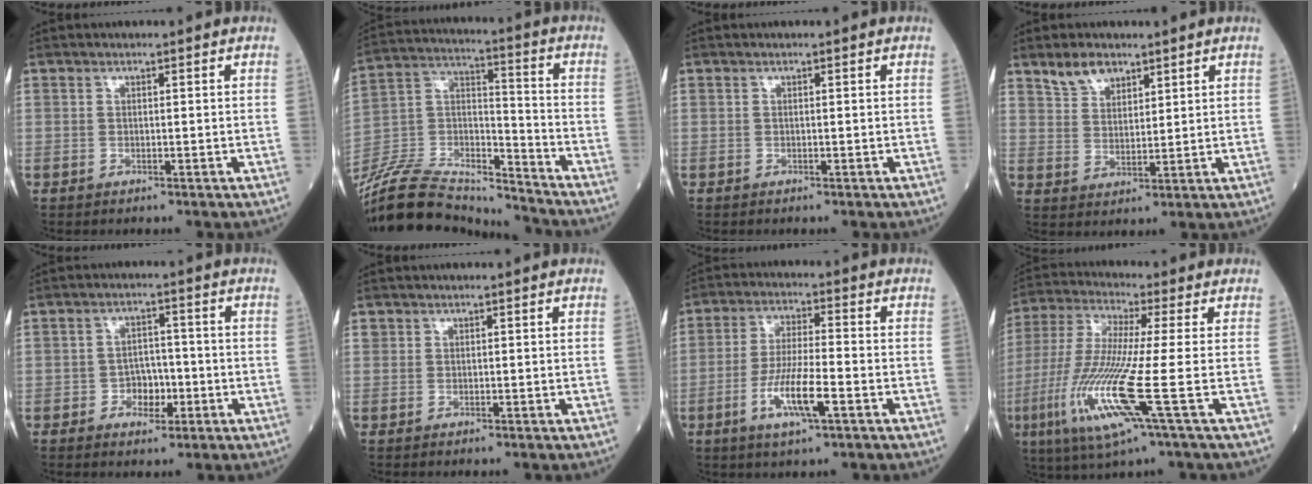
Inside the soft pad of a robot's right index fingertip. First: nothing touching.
{"total": 21.0, "force": [-20.1, 3.1, 5.3], "torque": [-0.123, 0.016, -0.350]}
{"total": 0.0}
{"total": 4.8, "force": [3.7, 2.4, 1.9], "torque": [-0.039, 0.004, 0.077]}
{"total": 4.1, "force": [-1.5, 2.9, 2.5], "torque": [-0.027, 0.009, -0.024]}
{"total": 0.0}
{"total": 8.5, "force": [-3.4, 1.0, 7.8], "torque": [-0.148, -0.008, -0.063]}
{"total": 14.3, "force": [-4.6, -0.3, 13.6], "torque": [-0.297, -0.024, -0.097]}